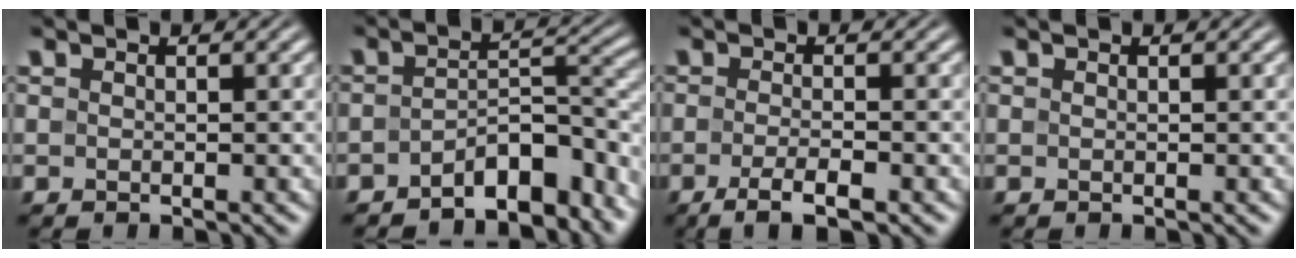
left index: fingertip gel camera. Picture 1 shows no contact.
{"total": 6.4, "force": [-4.3, 2.7, 3.9], "torque": [-0.041, 0.004, -0.073]}
{"total": 3.5, "force": [-1.8, 0.8, 2.9], "torque": [-0.054, -0.003, -0.035]}
{"total": 0.0}